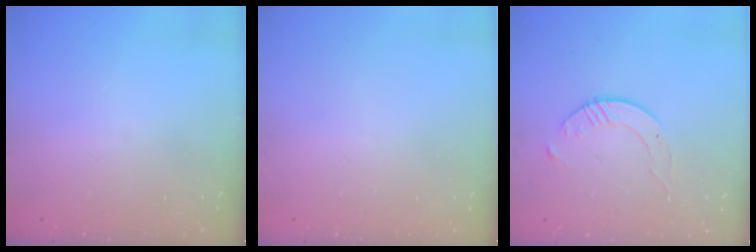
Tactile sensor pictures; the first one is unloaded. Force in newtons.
{"total": 0.0}
{"total": 3.1, "press": 3.1, "slide": 0.4}